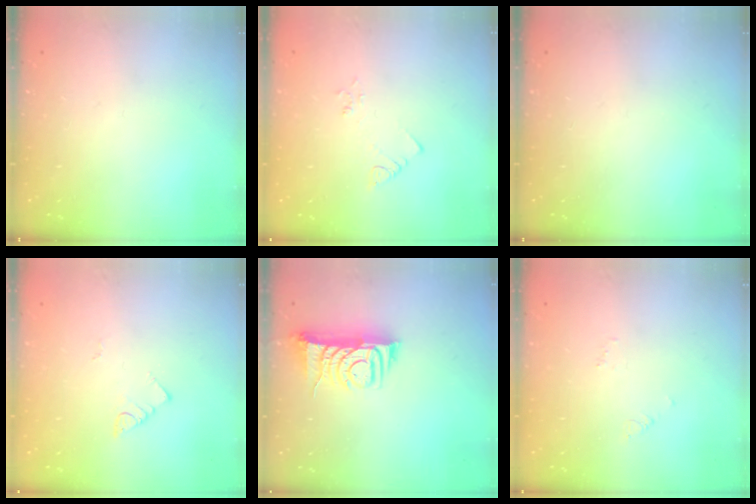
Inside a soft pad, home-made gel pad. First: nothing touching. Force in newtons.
{"total": 2.4, "press": 2.4, "slide": 0.4}
{"total": 0.0}
{"total": 2.9, "press": 2.9, "slide": 0.3}
{"total": 7.9, "press": 7.9, "slide": 1.0}
{"total": 2.7, "press": 2.7, "slide": 0.2}